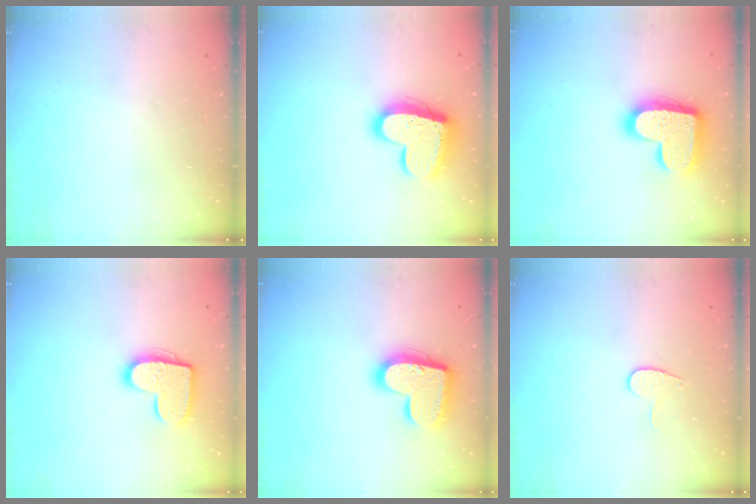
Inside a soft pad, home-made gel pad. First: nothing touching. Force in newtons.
{"total": 16.8, "press": 16.7, "slide": 1.5}
{"total": 18.3, "press": 18.2, "slide": 1.1}
{"total": 12.8, "press": 12.8, "slide": 0.6}
{"total": 17.8, "press": 17.8, "slide": 1.2}
{"total": 7.7, "press": 7.6, "slide": 0.5}